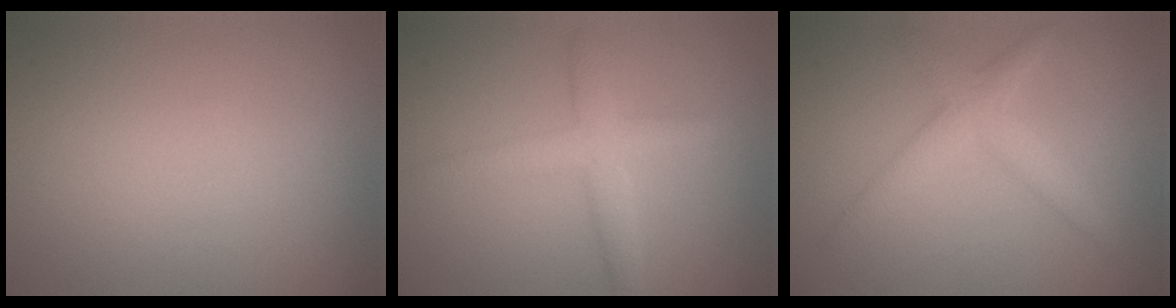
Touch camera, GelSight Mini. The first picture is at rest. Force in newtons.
{"total": 2.9, "press": 2.9, "slide": 0.1}
{"total": 3.0, "press": 3.0, "slide": 0.1}